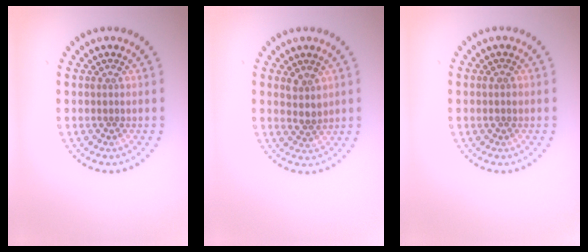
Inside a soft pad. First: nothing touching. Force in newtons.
{"total": 2.0, "press": 1.5, "slide": 1.3}
{"total": 0.8, "press": 0.7, "slide": 0.1}